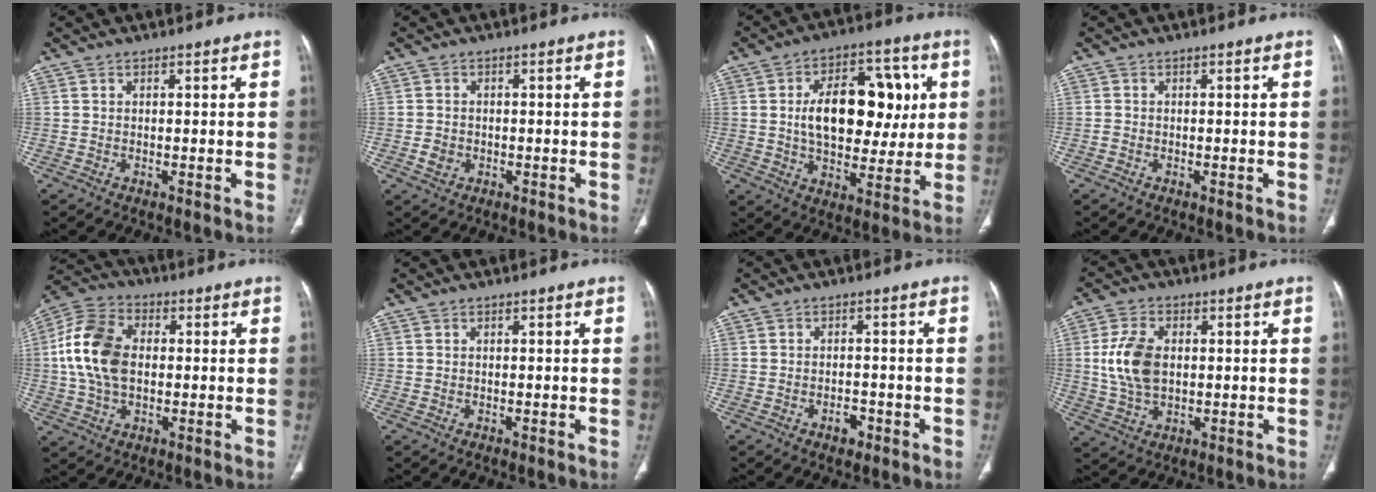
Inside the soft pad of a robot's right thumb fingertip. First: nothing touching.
{"total": 2.3, "force": [-0.7, 2.0, 1.0], "torque": [-0.015, 0.004, -0.009]}
{"total": 18.7, "force": [2.7, 11.3, 14.7], "torque": [-0.180, 0.012, 0.044]}
{"total": 0.5, "force": [-0.3, 0.4, 0.2], "torque": [-0.005, 0.000, -0.011]}
{"total": 14.0, "force": [0.7, 9.2, 10.5], "torque": [-0.206, 0.022, 0.008]}
{"total": 0.0}
{"total": 2.5, "force": [-1.5, 1.4, 1.4], "torque": [-0.016, 0.009, -0.021]}
{"total": 9.6, "force": [0.8, 6.1, 7.4], "torque": [-0.148, 0.001, 0.023]}